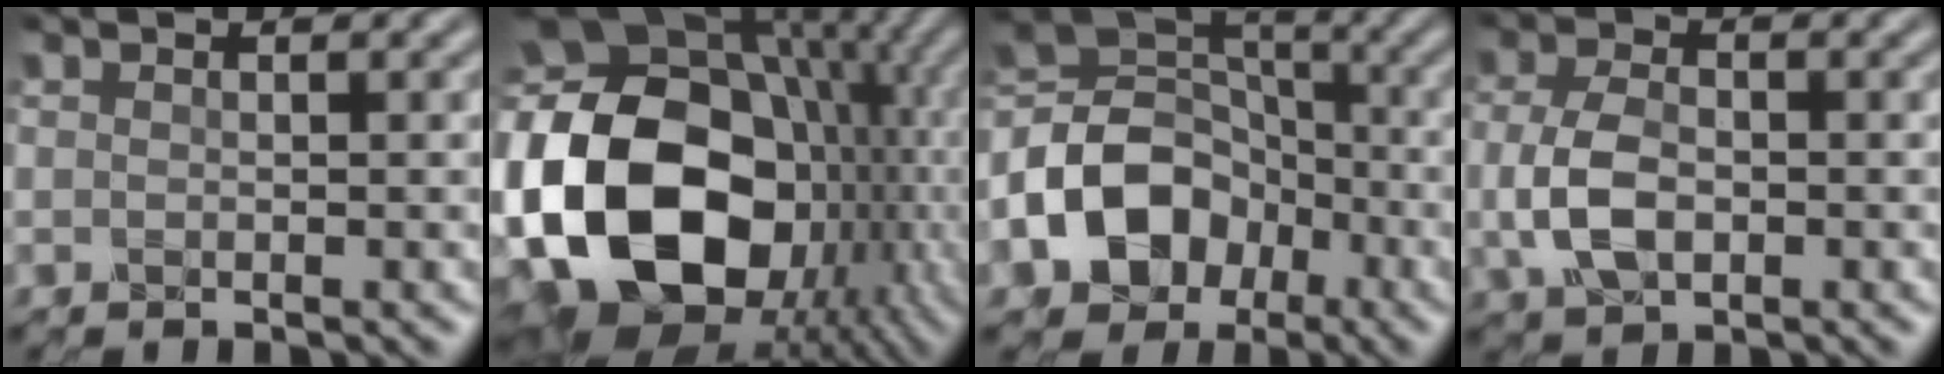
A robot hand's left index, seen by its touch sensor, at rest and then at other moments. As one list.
[{"total": 20.2, "force": [-2.8, 14.9, 13.3], "torque": [-0.297, -0.005, -0.036]}, {"total": 10.2, "force": [-3.8, 7.9, 5.3], "torque": [-0.120, -0.002, -0.080]}, {"total": 4.2, "force": [-0.7, 2.4, 3.3], "torque": [-0.085, 0.000, -0.013]}]